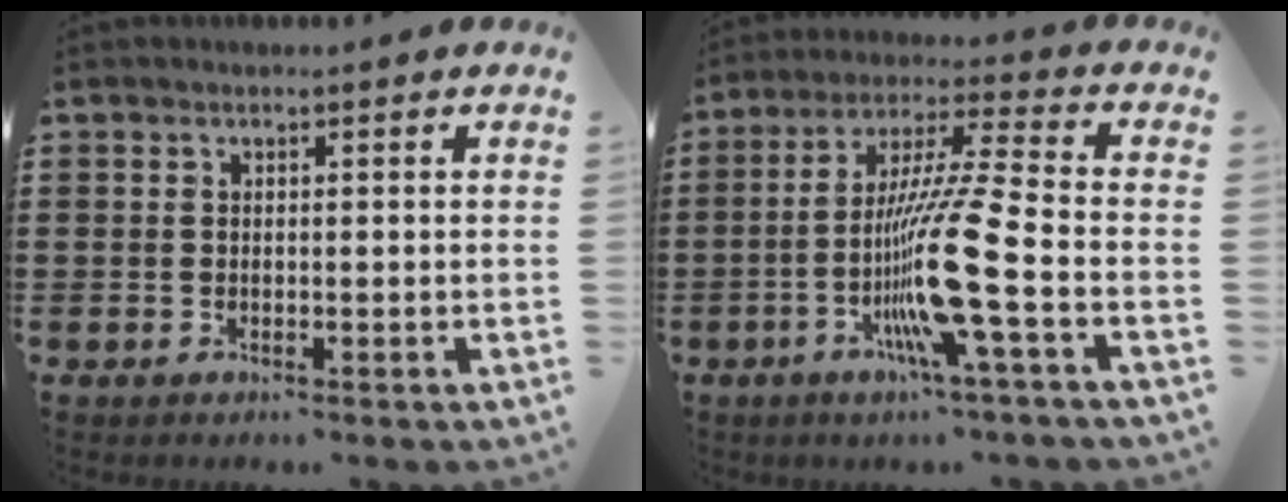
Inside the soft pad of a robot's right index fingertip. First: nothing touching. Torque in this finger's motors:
{"motor_torque": [2.09, 0.05, 1.05, 0.21]}